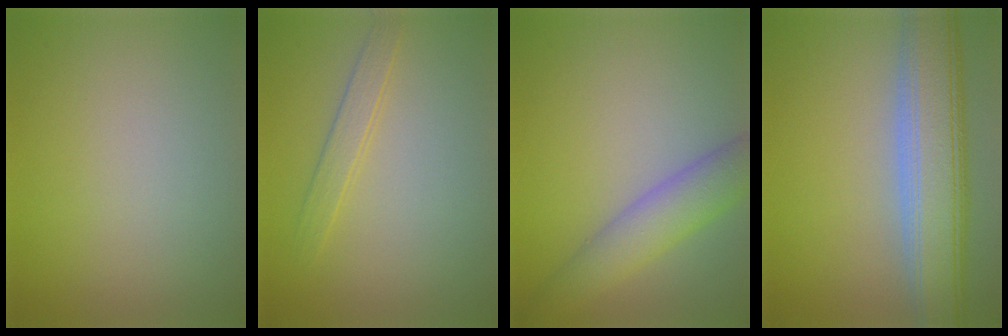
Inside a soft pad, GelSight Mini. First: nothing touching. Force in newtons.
{"total": 1.7, "press": 1.7, "slide": 0.1}
{"total": 4.3, "press": 4.3, "slide": 0.2}
{"total": 8.2, "press": 8.2, "slide": 0.8}